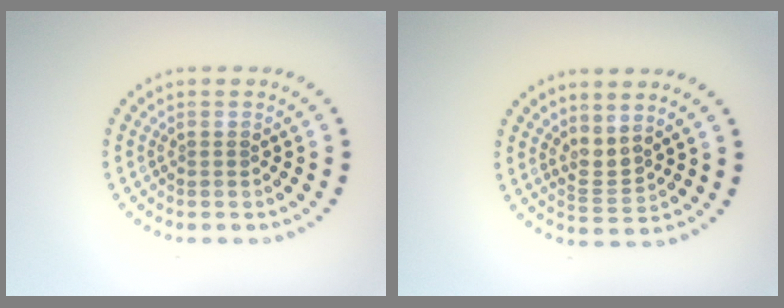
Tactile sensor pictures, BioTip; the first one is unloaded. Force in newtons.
{"total": 1.9, "press": 1.4, "slide": 1.4}